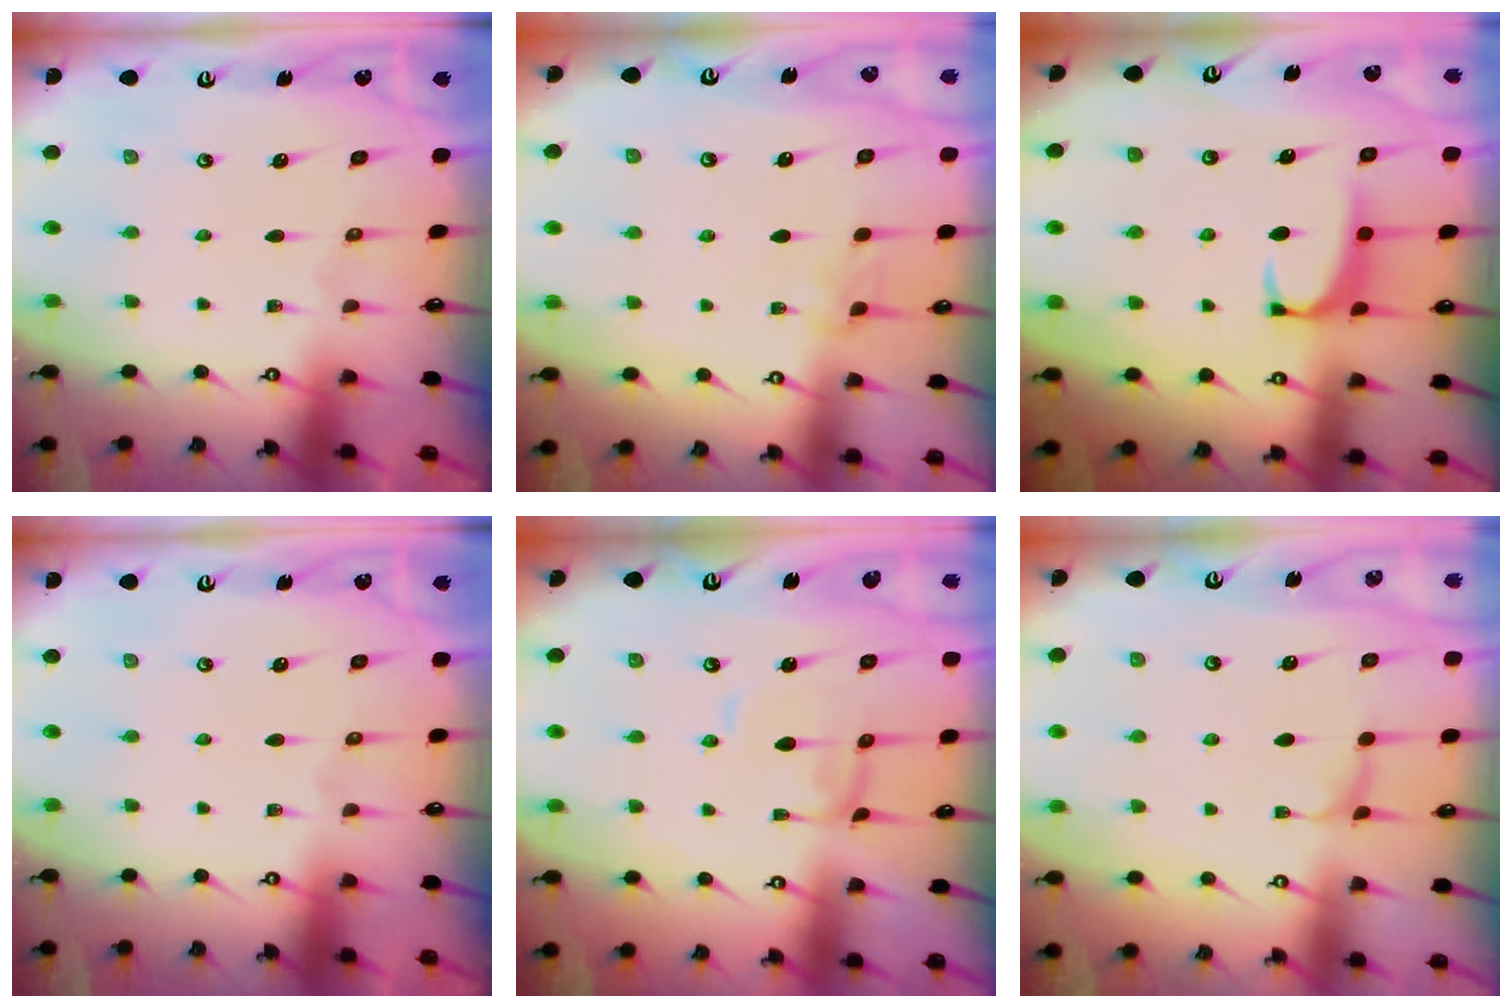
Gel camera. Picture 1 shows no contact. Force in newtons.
{"total": 2.4, "press": 2.4, "slide": 0.5}
{"total": 1.3, "press": 1.1, "slide": 0.8}
{"total": 0.0}
{"total": 2.0, "press": 2.0, "slide": 0.1}
{"total": 1.9, "press": 1.8, "slide": 0.5}